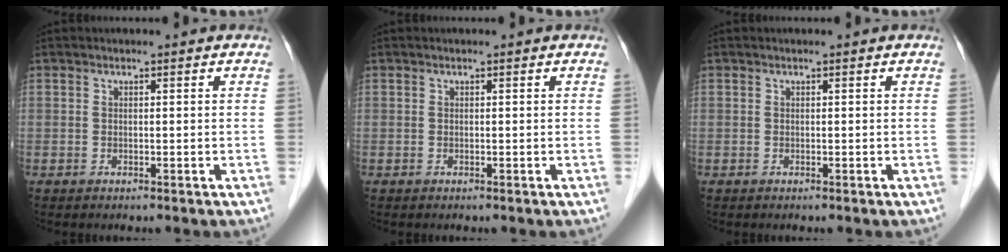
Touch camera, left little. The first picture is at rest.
{"total": 0.0}
{"total": 0.0}